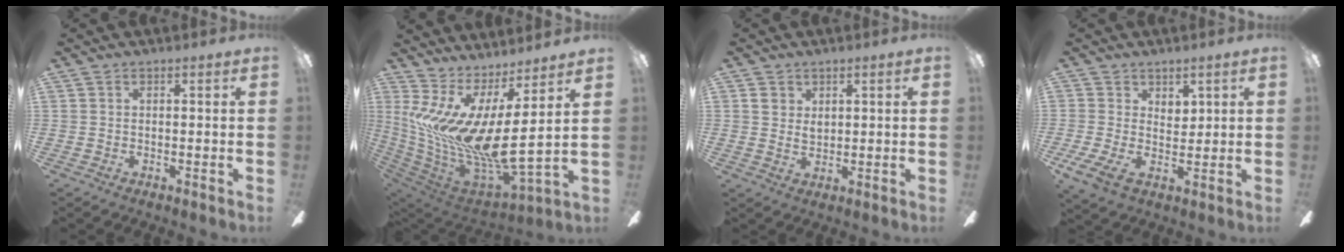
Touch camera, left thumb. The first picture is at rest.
{"total": 17.0, "force": [1.6, 3.6, 16.5], "torque": [-0.365, -0.068, 0.022]}
{"total": 3.0, "force": [1.1, 2.1, 1.9], "torque": [-0.031, 0.002, 0.017]}
{"total": 6.8, "force": [1.9, 4.9, 4.3], "torque": [-0.066, -0.009, 0.035]}